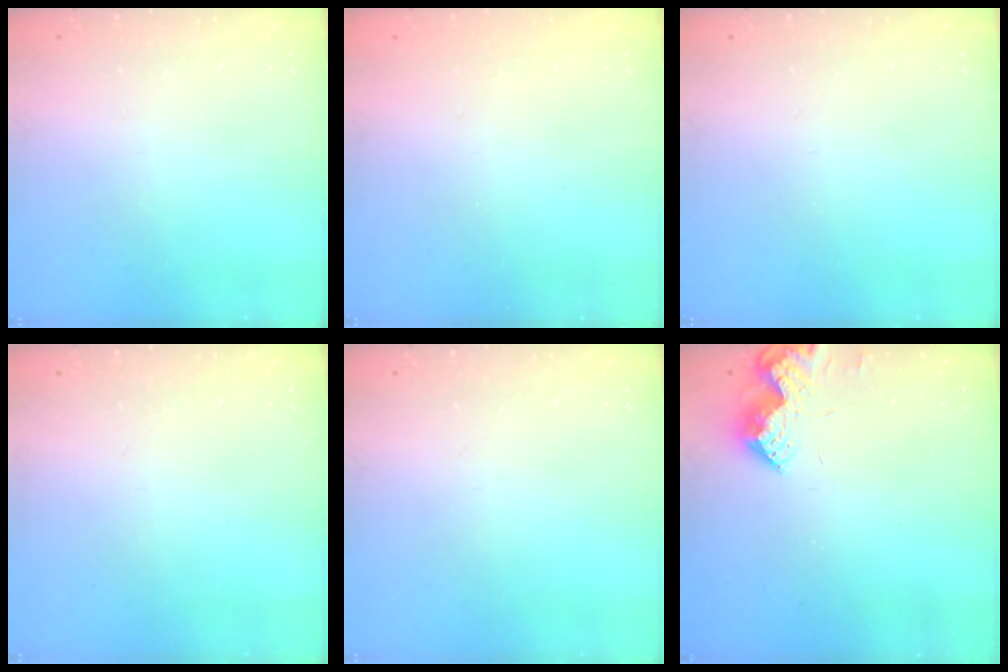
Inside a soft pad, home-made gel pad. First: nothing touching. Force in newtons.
{"total": 1.2, "press": 1.0, "slide": 0.6}
{"total": 0.0}
{"total": 0.0}
{"total": 0.0}
{"total": 8.1, "press": 8.1, "slide": 0.5}